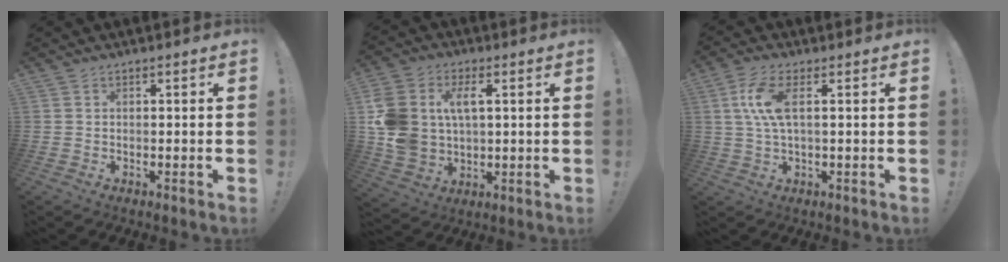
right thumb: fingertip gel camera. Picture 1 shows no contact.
{"total": 13.6, "force": [4.0, 9.8, 8.5], "torque": [-0.177, -0.010, 0.079]}
{"total": 8.9, "force": [1.7, 3.2, 8.2], "torque": [-0.156, -0.003, 0.031]}